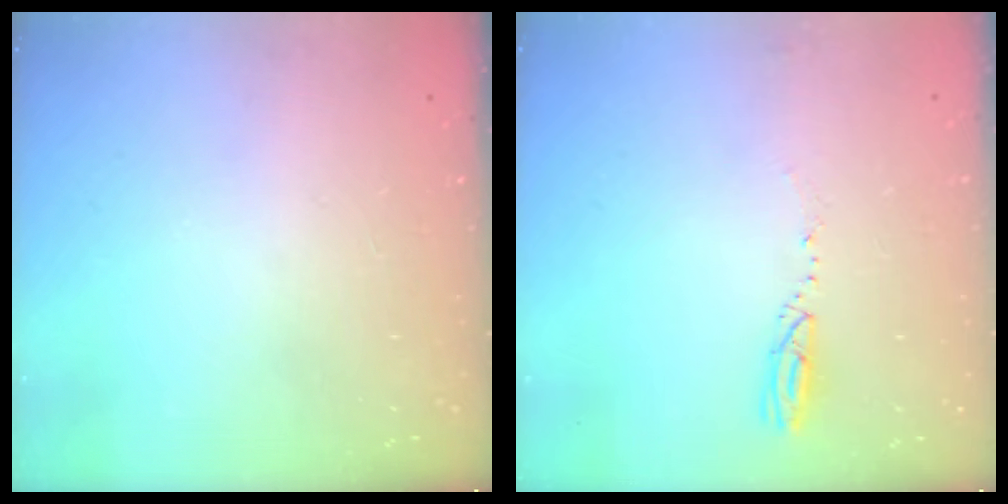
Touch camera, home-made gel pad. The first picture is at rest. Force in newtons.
{"total": 3.4, "press": 3.3, "slide": 0.8}